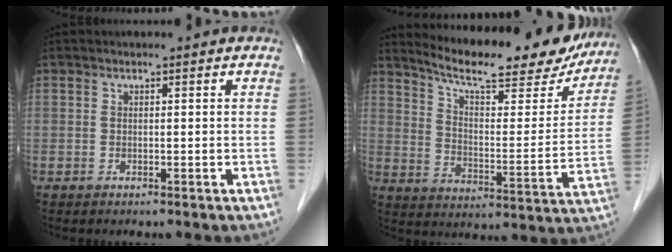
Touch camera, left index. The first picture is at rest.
{"total": 21.5, "force": [18.9, 4.4, 9.1], "torque": [-0.132, -0.018, 0.255]}